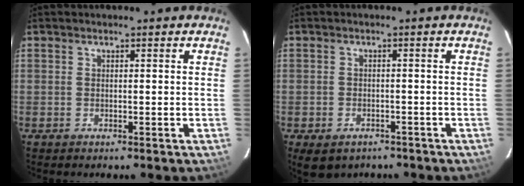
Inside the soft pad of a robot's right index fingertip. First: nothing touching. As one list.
[{"total": 5.9, "force": [-3.8, 3.7, 2.6], "torque": [-0.052, -0.010, -0.048]}]